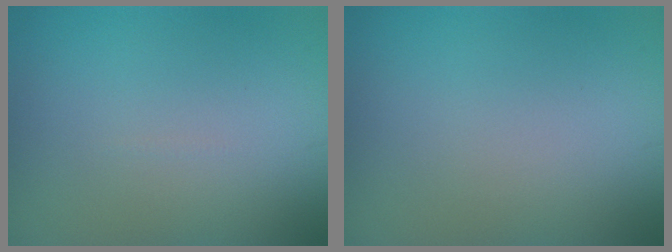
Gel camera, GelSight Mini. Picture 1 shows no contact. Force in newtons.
{"total": 0.0}